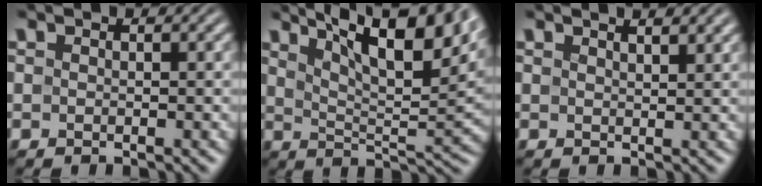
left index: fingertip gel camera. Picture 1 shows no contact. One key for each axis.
{"total": 12.1, "fx": 8.1, "fy": 3.7, "fz": 8.1, "tx": -0.113, "ty": 0.014, "tz": 0.102}
{"total": 2.3, "fx": 2.0, "fy": 0.7, "fz": 0.9, "tx": 0.001, "ty": 0.008, "tz": 0.013}